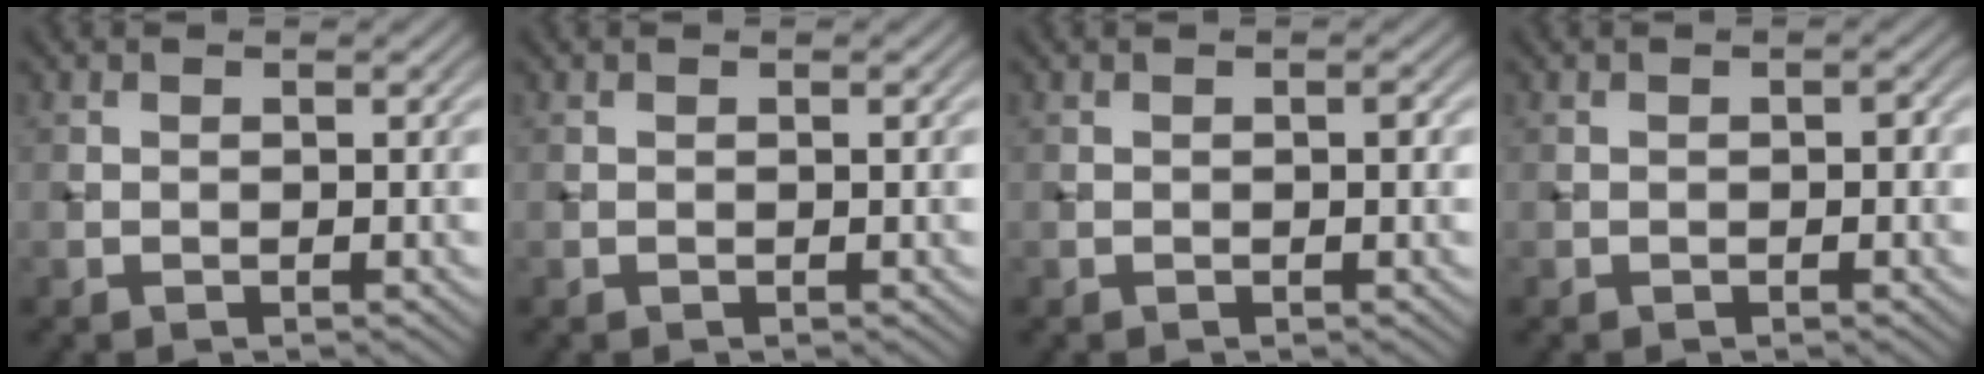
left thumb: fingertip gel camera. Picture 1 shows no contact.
{"total": 0.0}
{"total": 0.6, "force": [0.0, 0.2, 0.6], "torque": [-0.008, 0.000, 0.000]}
{"total": 0.8, "force": [-0.1, 0.5, 0.6], "torque": [-0.008, -0.001, -0.003]}